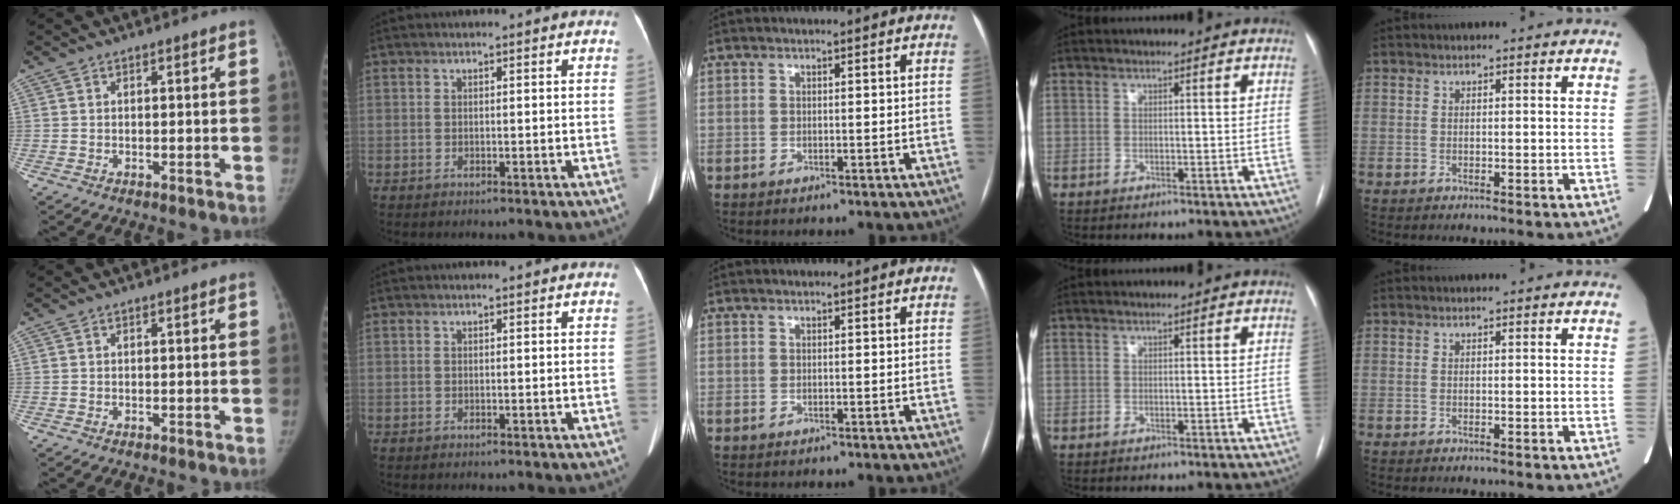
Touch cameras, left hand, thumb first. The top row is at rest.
{}